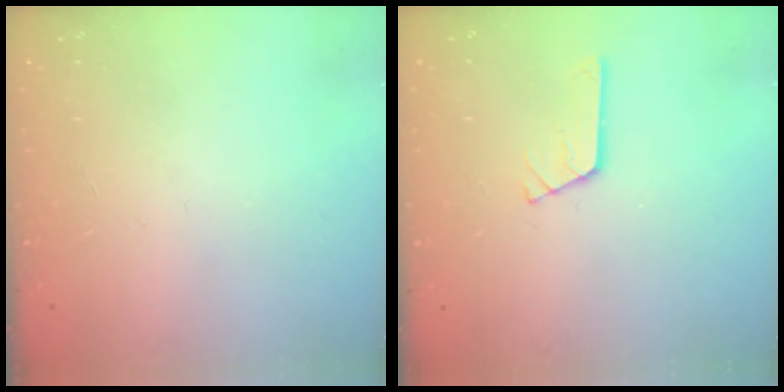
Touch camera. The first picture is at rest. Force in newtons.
{"total": 2.9, "press": 2.9, "slide": 0.2}